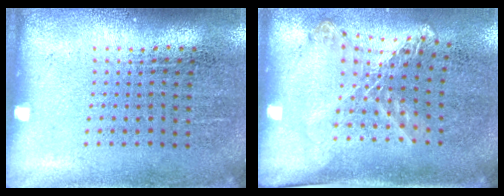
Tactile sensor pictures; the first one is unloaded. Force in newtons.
{"total": 1.3, "press": 1.2, "slide": 0.4}